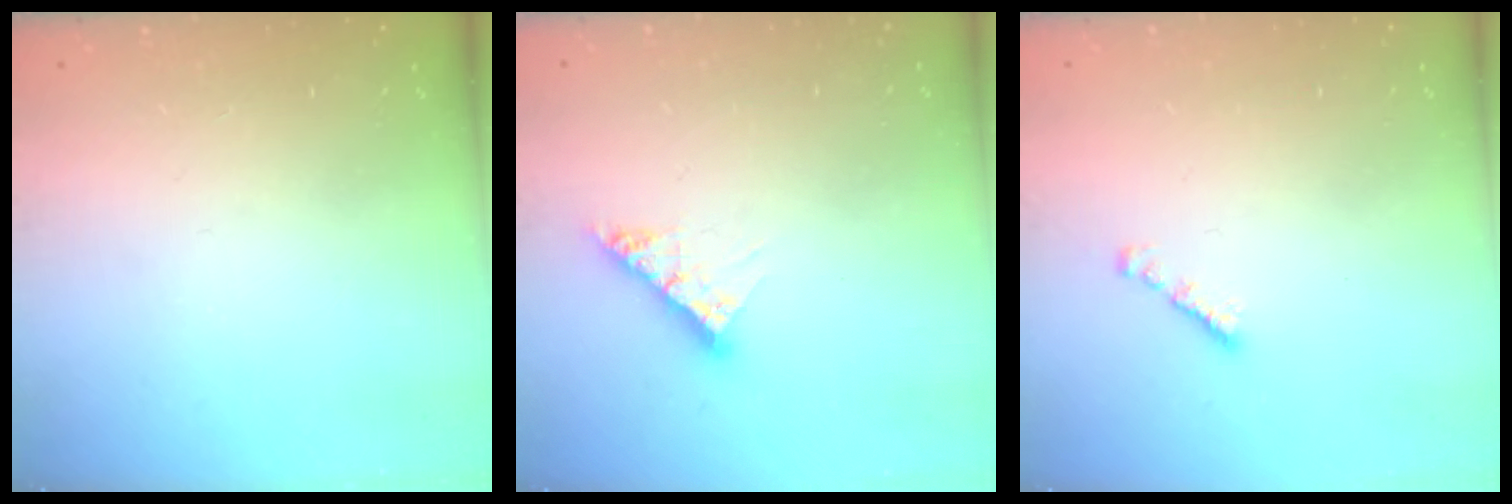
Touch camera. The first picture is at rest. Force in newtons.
{"total": 7.6, "press": 7.6, "slide": 0.7}
{"total": 1.0, "press": 0.8, "slide": 0.5}